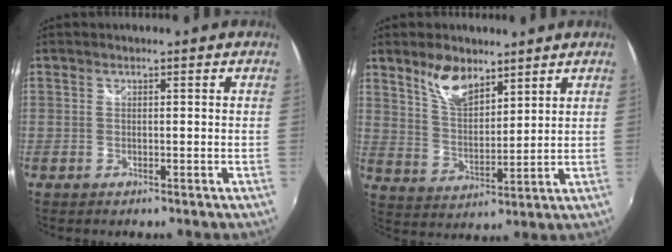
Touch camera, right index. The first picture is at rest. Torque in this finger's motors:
{"motor_torque": [0.10, 0.20, 0.18, 0.07]}